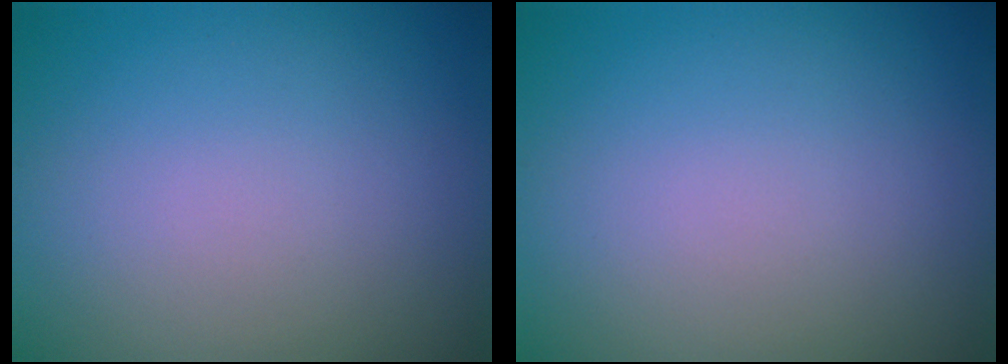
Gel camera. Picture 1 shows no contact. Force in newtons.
{"total": 0.0}